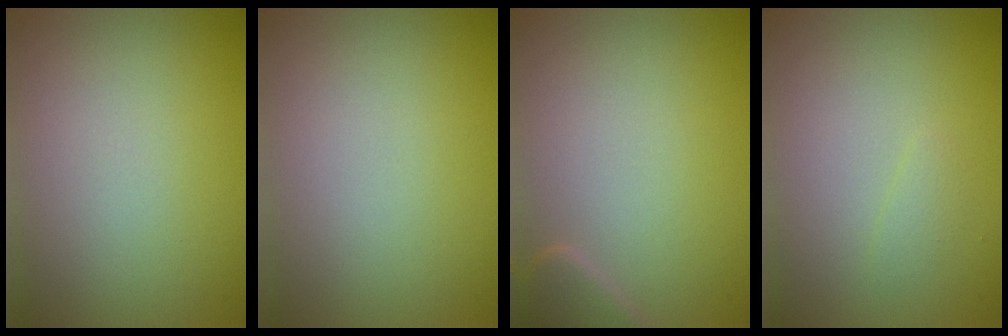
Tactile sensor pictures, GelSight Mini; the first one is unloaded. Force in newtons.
{"total": 0.0}
{"total": 1.7, "press": 1.7, "slide": 0.2}
{"total": 0.8, "press": 0.8, "slide": 0.0}